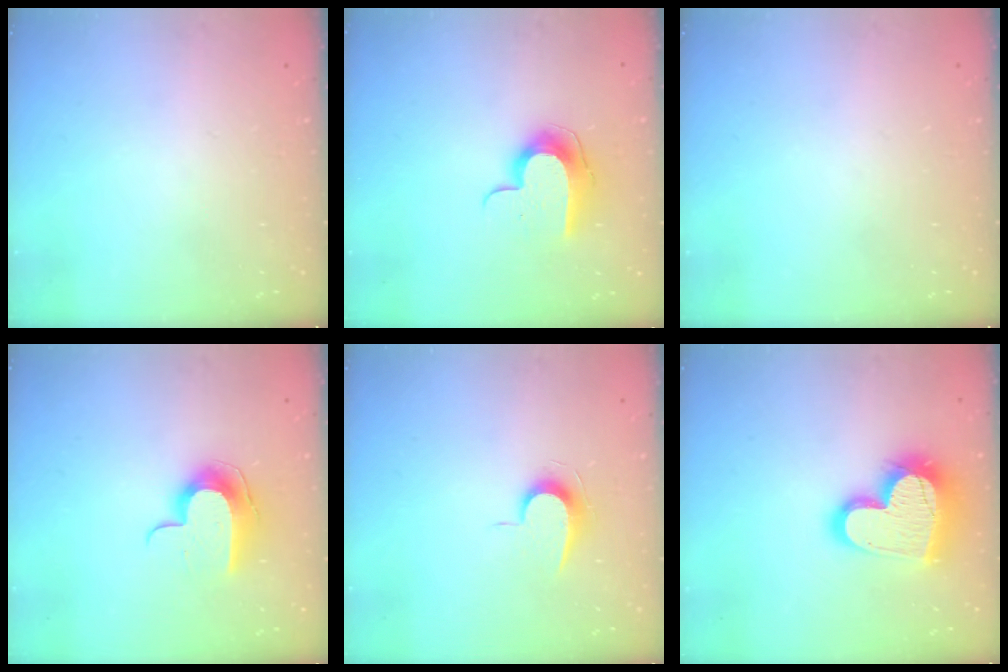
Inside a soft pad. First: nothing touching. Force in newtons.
{"total": 10.1, "press": 10.0, "slide": 1.0}
{"total": 0.0}
{"total": 11.8, "press": 11.8, "slide": 0.7}
{"total": 7.1, "press": 7.0, "slide": 0.7}
{"total": 21.2, "press": 21.1, "slide": 1.9}